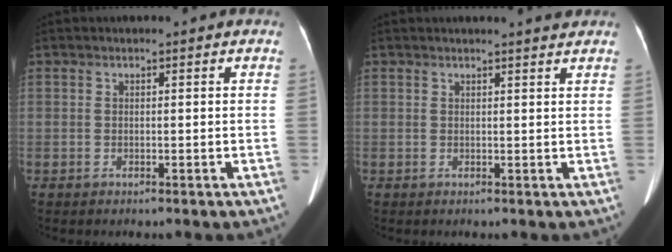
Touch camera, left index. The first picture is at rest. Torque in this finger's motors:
{"motor_torque": [0.77, -0.83, 0.04, 0.03]}